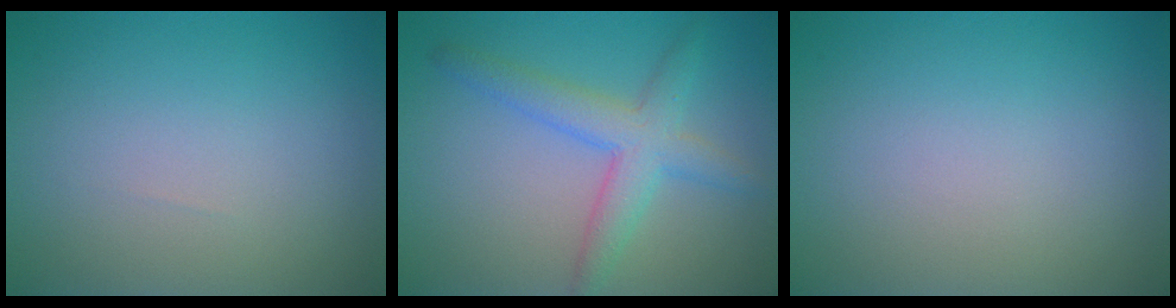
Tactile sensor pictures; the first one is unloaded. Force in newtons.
{"total": 4.0, "press": 4.0, "slide": 0.1}
{"total": 0.0}